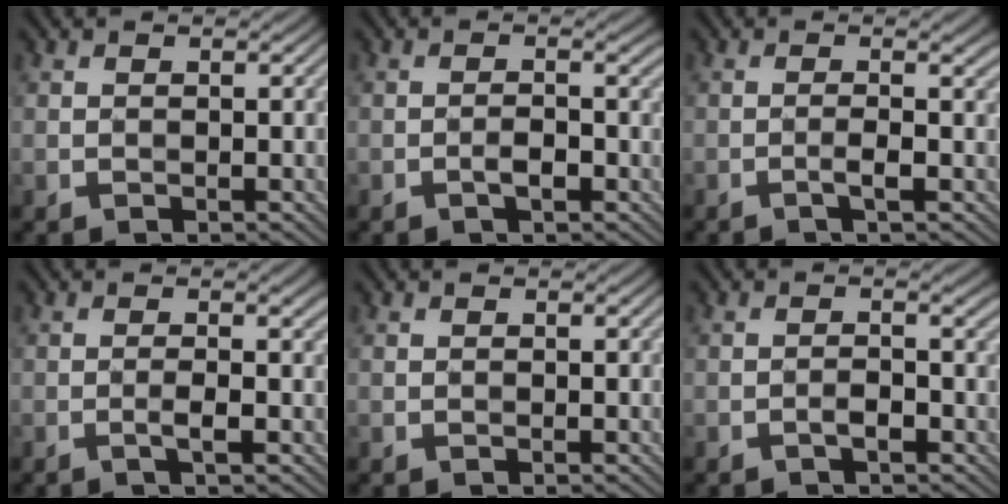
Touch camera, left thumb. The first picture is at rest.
{"total": 1.9, "force": [-0.9, 0.3, 1.7], "torque": [-0.031, 0.007, -0.016]}
{"total": 2.8, "force": [-0.8, 0.0, 2.7], "torque": [-0.044, 0.010, -0.021]}
{"total": 2.7, "force": [-0.6, -0.1, 2.6], "torque": [-0.042, 0.007, -0.016]}
{"total": 0.0}
{"total": 1.6, "force": [-0.8, 0.1, 1.4], "torque": [-0.026, 0.007, -0.014]}